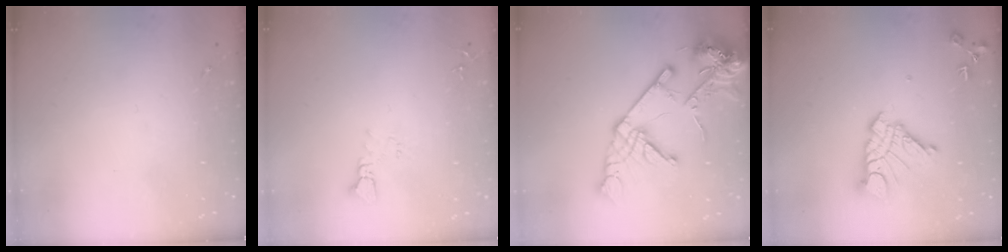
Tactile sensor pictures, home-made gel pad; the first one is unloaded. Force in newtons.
{"total": 3.4, "press": 3.4, "slide": 0.4}
{"total": 20.8, "press": 20.7, "slide": 2.5}
{"total": 14.2, "press": 14.2, "slide": 1.3}